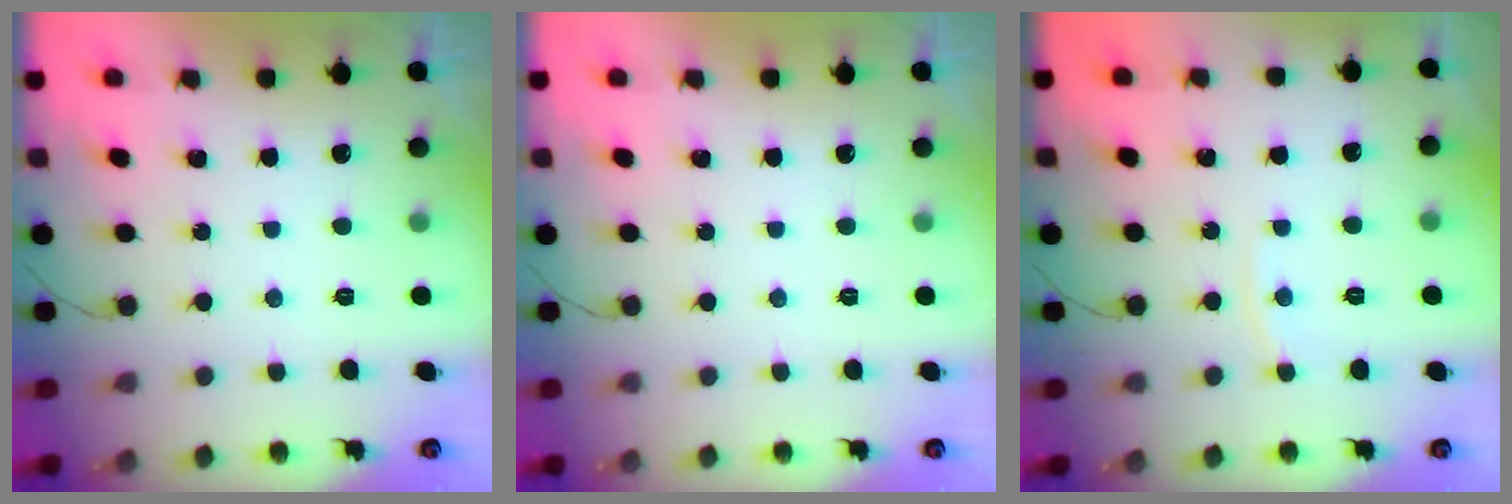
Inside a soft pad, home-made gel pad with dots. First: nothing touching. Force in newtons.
{"total": 0.0}
{"total": 2.7, "press": 2.7, "slide": 0.3}